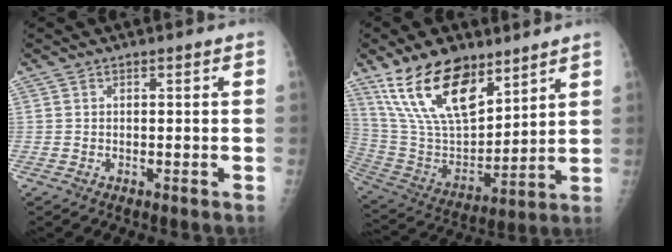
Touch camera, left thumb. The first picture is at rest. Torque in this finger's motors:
{"motor_torque": [1.06, 0.22, 1.40, -1.36, 0.29]}